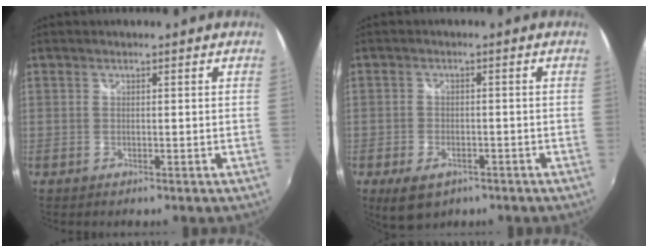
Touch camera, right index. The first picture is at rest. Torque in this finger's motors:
{"motor_torque": [0.70, -0.60, 0.07, 0.02]}